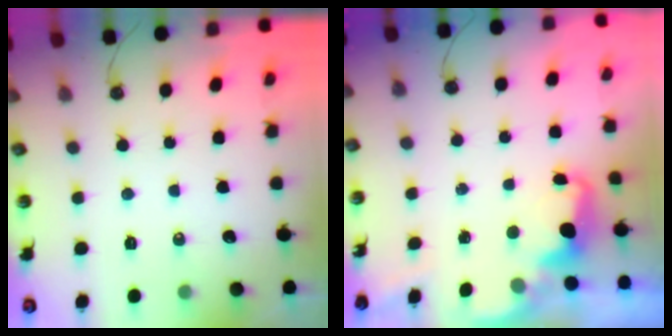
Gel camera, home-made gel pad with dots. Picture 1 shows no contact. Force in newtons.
{"total": 2.5, "press": 2.4, "slide": 0.5}